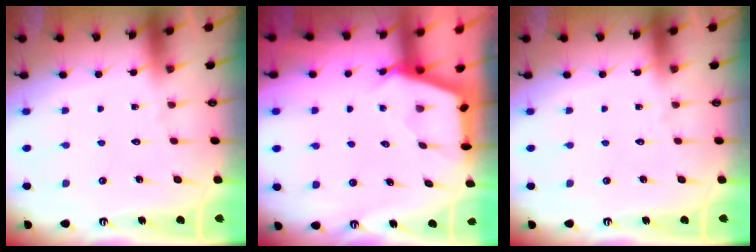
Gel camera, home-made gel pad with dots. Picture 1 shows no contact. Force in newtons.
{"total": 3.0, "press": 3.0, "slide": 0.4}
{"total": 0.0}